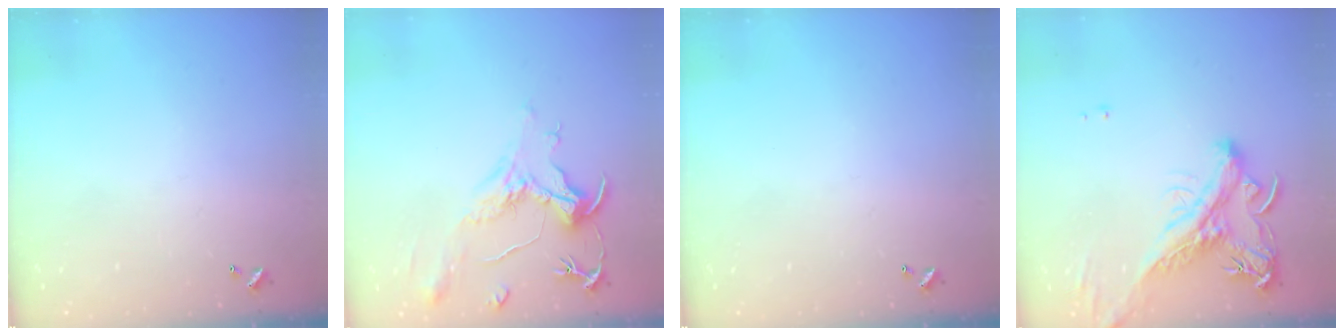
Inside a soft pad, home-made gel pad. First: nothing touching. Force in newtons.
{"total": 2.1, "press": 1.6, "slide": 1.4}
{"total": 0.0}
{"total": 4.2, "press": 3.8, "slide": 1.6}